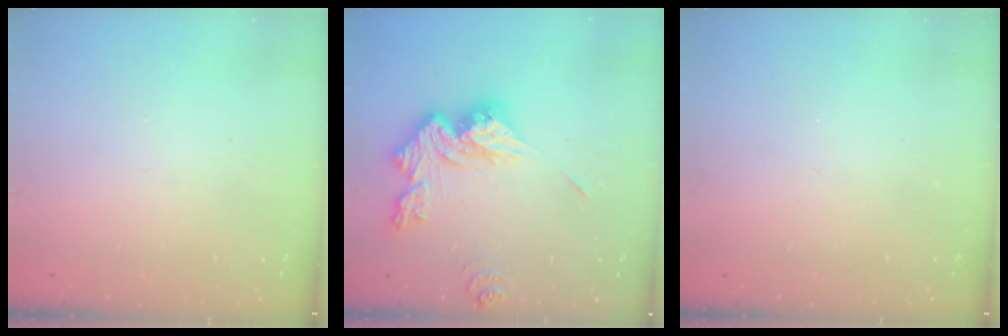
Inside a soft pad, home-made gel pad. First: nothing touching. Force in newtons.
{"total": 15.3, "press": 15.2, "slide": 1.4}
{"total": 0.0}